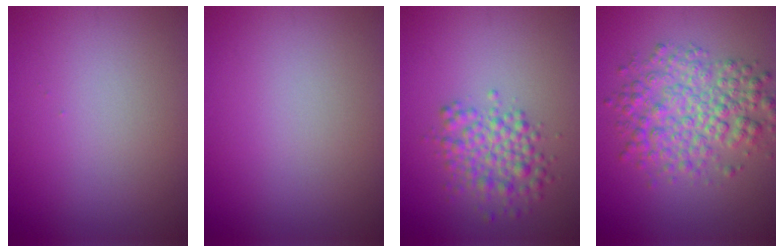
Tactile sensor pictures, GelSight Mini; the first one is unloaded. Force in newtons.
{"total": 0.0}
{"total": 3.8, "press": 3.8, "slide": 0.1}
{"total": 5.9, "press": 5.9, "slide": 0.0}